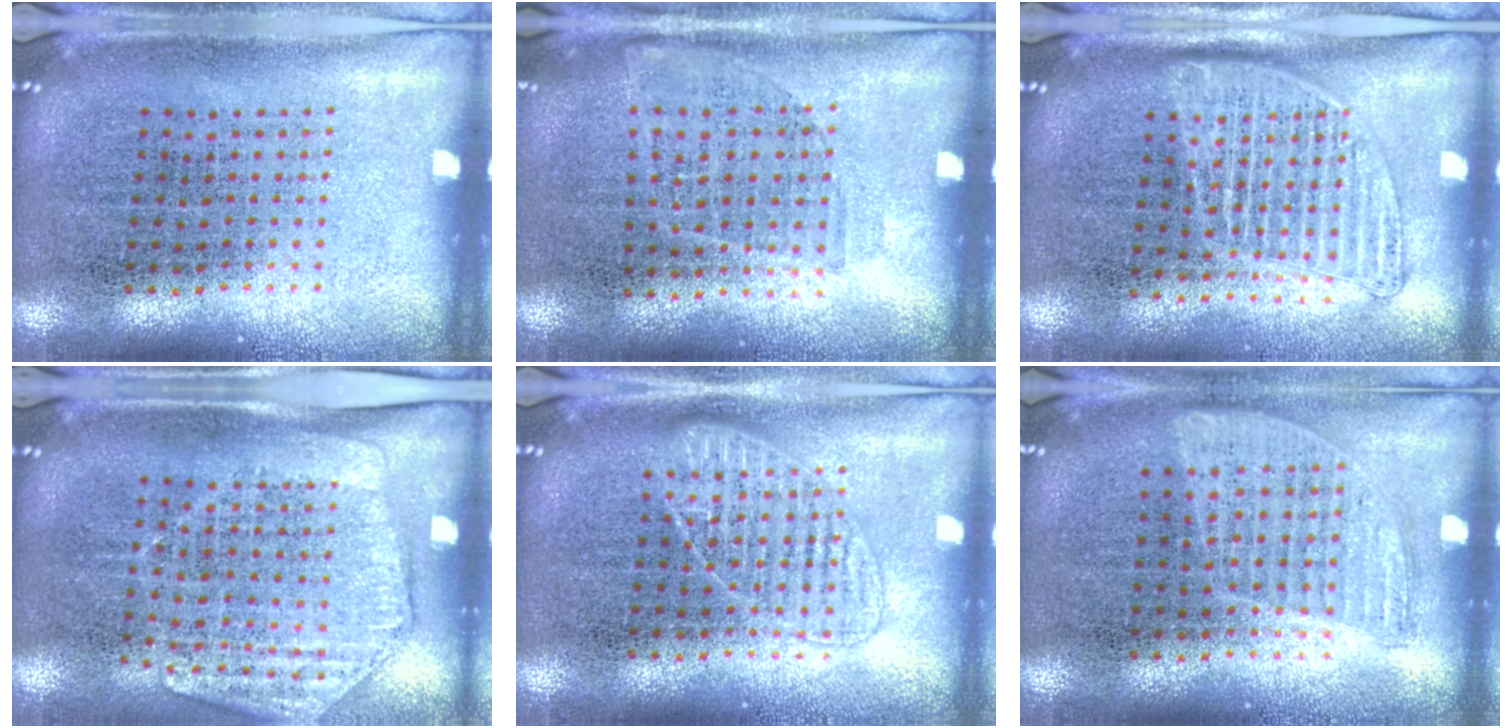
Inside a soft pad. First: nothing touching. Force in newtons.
{"total": 0.9, "press": 0.8, "slide": 0.5}
{"total": 1.4, "press": 1.3, "slide": 0.6}
{"total": 1.7, "press": 1.4, "slide": 0.9}
{"total": 2.3, "press": 2.2, "slide": 0.3}
{"total": 0.9, "press": 0.8, "slide": 0.4}